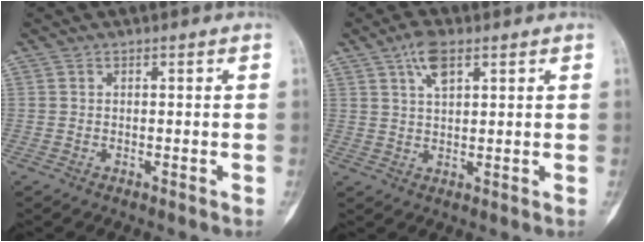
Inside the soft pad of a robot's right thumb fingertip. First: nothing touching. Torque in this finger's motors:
{"motor_torque": [-0.72, 0.40, -0.17, 0.04, 0.01]}